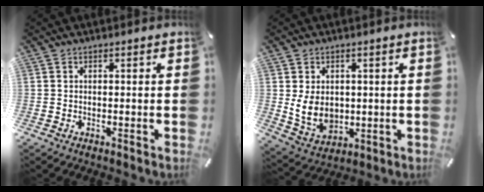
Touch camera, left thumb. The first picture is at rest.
{"total": 8.3, "force": [0.5, 6.7, 5.0], "torque": [-0.106, -0.007, 0.007]}